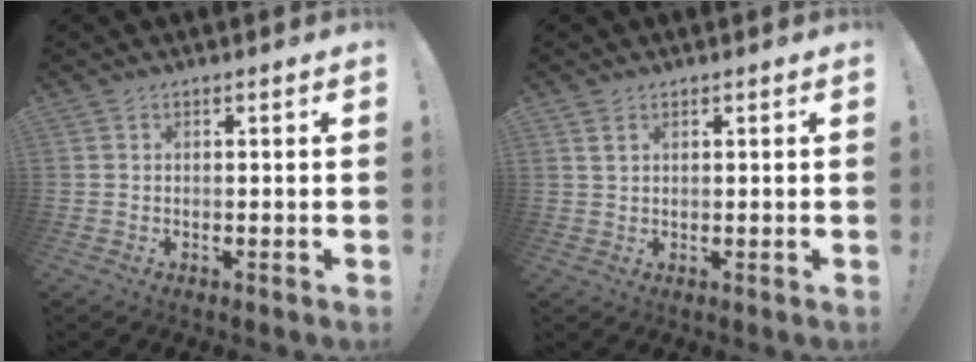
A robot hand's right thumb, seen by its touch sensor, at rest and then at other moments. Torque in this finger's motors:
{"motor_torque": [-0.05, 0.08, -0.10, 0.10, -0.06]}